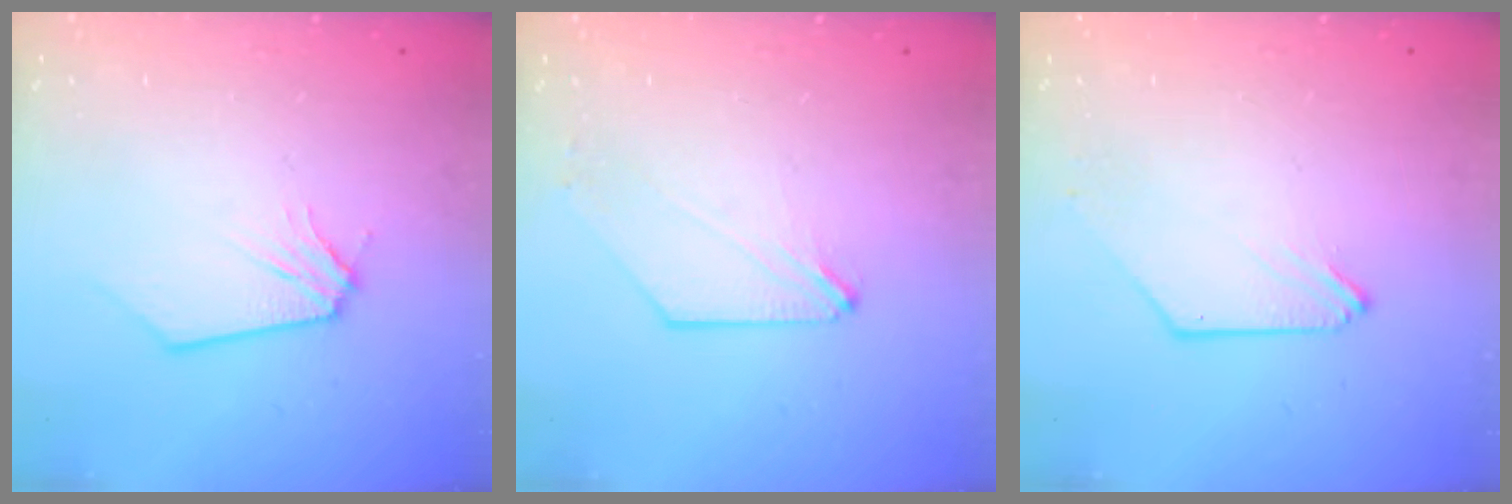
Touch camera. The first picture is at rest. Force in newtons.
{"total": 1.3, "press": 1.3, "slide": 0.3}
{"total": 0.0}